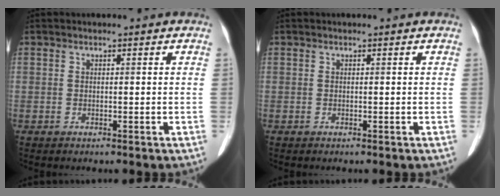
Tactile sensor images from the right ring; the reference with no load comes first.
{"total": 0.0}